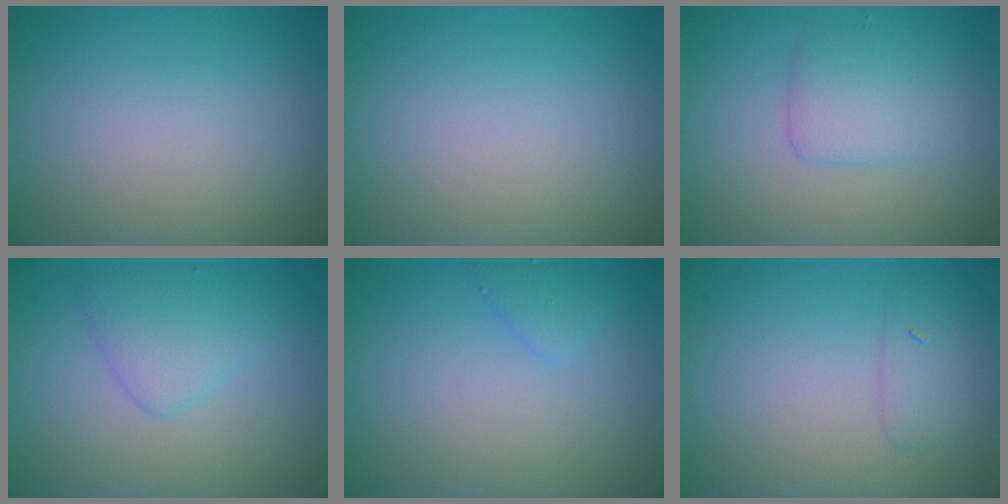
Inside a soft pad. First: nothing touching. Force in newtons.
{"total": 0.0}
{"total": 2.7, "press": 2.7, "slide": 0.1}
{"total": 2.5, "press": 2.5, "slide": 0.1}
{"total": 1.1, "press": 1.1, "slide": 0.0}
{"total": 1.5, "press": 1.5, "slide": 0.0}